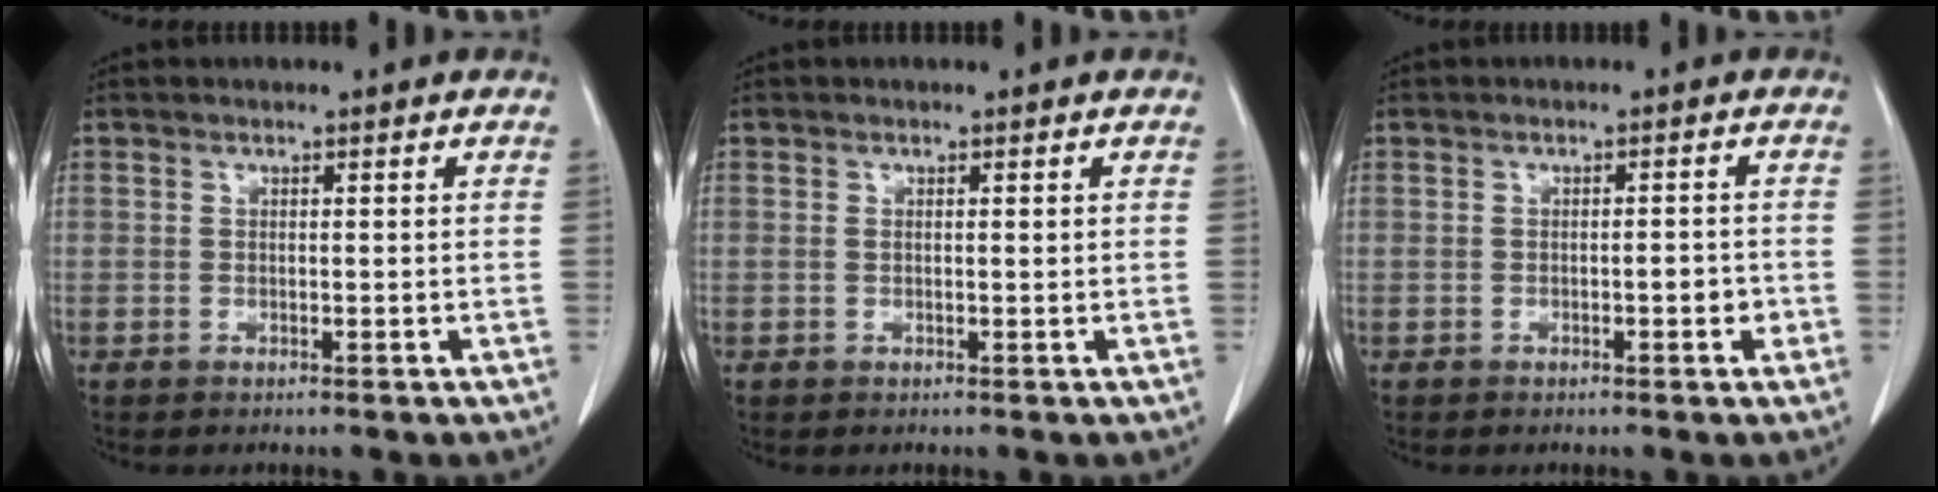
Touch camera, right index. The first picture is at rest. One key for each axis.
{"total": 0.6, "fx": 0.2, "fy": 0.2, "fz": 0.6, "tx": -0.012, "ty": 0.004, "tz": 0.006}
{"total": 1.9, "fx": -0.7, "fy": 0.7, "fz": 1.6, "tx": -0.025, "ty": 0.001, "tz": -0.009}